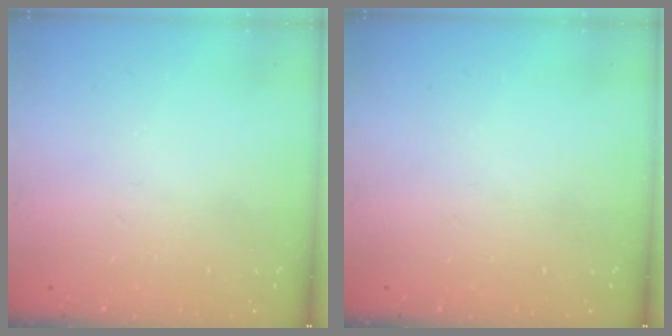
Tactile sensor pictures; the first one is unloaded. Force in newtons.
{"total": 0.0}